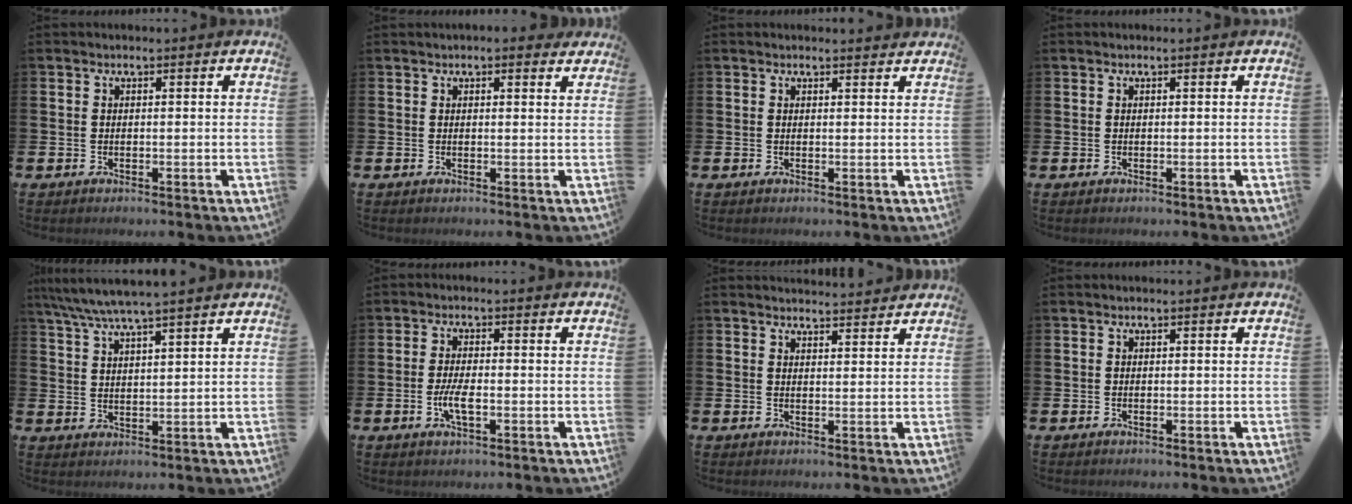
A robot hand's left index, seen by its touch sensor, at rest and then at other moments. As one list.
[{"total": 1.2, "force": [1.1, 0.3, 0.3], "torque": [0.005, -0.003, 0.018]}, {"total": 0.8, "force": [0.7, 0.2, 0.1], "torque": [0.010, -0.002, 0.011]}, {"total": 0.0}, {"total": 5.7, "force": [5.2, -0.1, 2.2], "torque": [-0.059, -0.020, 0.093]}, {"total": 3.5, "force": [-0.9, 1.1, 3.2], "torque": [-0.047, -0.006, -0.022]}, {"total": 2.6, "force": [2.6, 0.2, -0.1], "torque": [0.009, -0.019, 0.044]}, {"total": 0.0}]